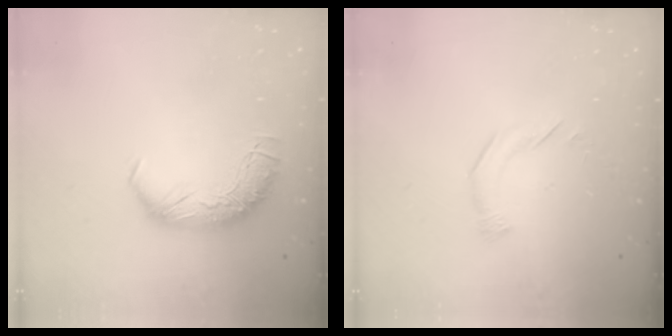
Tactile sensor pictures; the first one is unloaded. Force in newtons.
{"total": 6.1, "press": 6.1, "slide": 0.6}